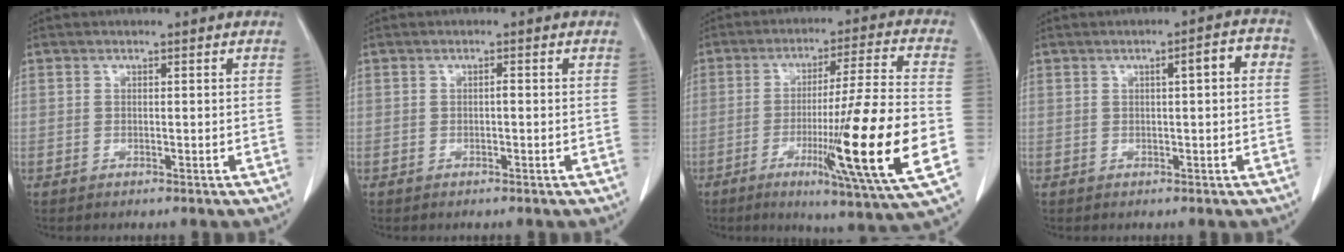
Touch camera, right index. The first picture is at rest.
{"total": 0.5, "force": [-0.1, 0.1, 0.5], "torque": [-0.009, 0.002, -0.002]}
{"total": 18.9, "force": [-4.9, -1.3, 18.2], "torque": [-0.284, -0.023, -0.080]}
{"total": 3.8, "force": [0.6, 0.7, 3.7], "torque": [-0.050, 0.016, 0.004]}